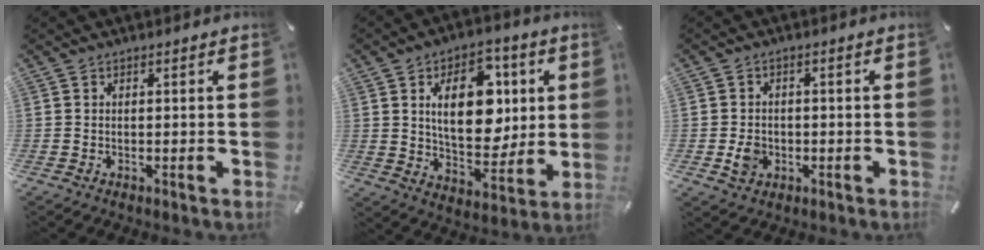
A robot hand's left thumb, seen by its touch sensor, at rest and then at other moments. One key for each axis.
{"total": 17.4, "fx": 4.5, "fy": 11.1, "fz": 12.6, "tx": -0.197, "ty": -0.002, "tz": 0.076}
{"total": 4.5, "fx": -1.1, "fy": 3.8, "fz": 2.1, "tx": -0.031, "ty": -0.005, "tz": -0.023}